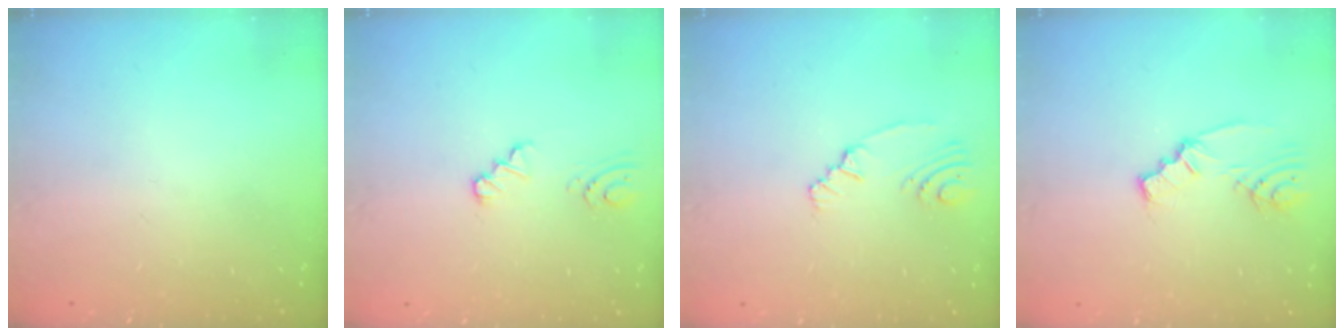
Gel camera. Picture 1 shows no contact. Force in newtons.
{"total": 1.4, "press": 1.4, "slide": 0.2}
{"total": 2.8, "press": 2.3, "slide": 1.7}
{"total": 3.4, "press": 3.4, "slide": 0.2}